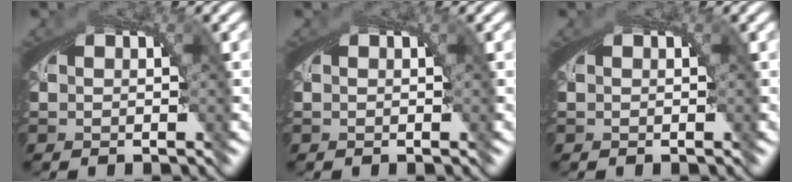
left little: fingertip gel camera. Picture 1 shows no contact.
{"total": 0.0}
{"total": 0.0}